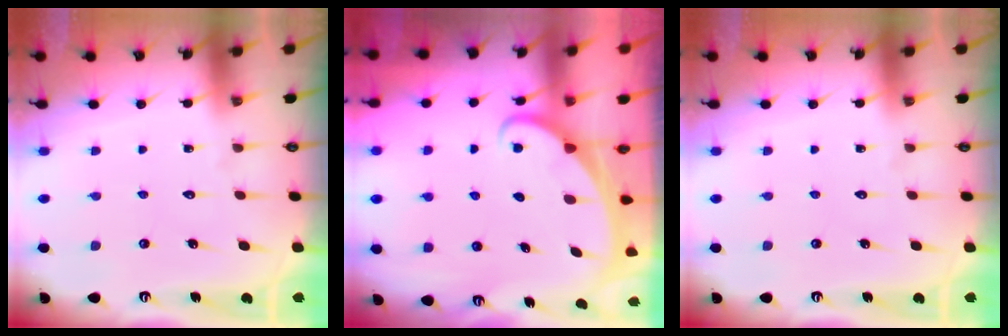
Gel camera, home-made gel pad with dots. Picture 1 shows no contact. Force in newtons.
{"total": 1.6, "press": 1.6, "slide": 0.1}
{"total": 0.0}